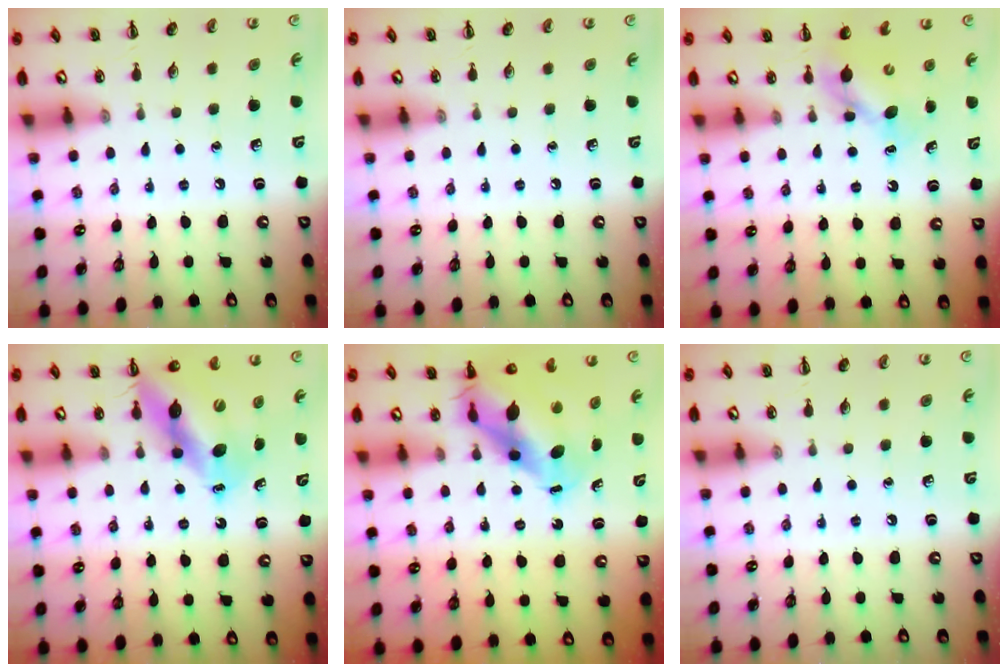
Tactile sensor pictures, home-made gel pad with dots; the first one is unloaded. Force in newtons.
{"total": 0.0}
{"total": 5.7, "press": 5.6, "slide": 0.8}
{"total": 11.2, "press": 10.8, "slide": 3.2}
{"total": 9.5, "press": 9.3, "slide": 2.3}
{"total": 0.0}